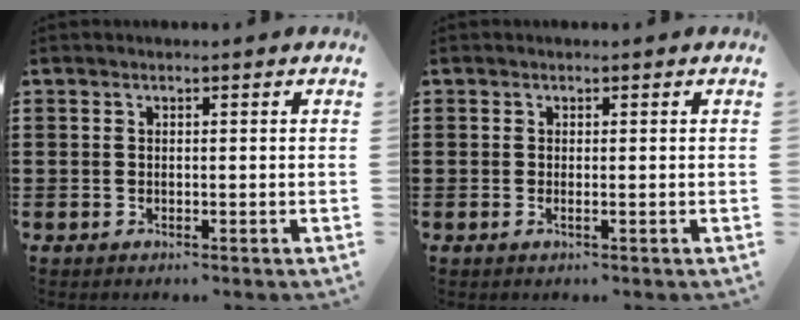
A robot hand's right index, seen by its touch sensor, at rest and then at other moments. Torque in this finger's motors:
{"motor_torque": [0.07, 0.13, 0.00, 0.01]}